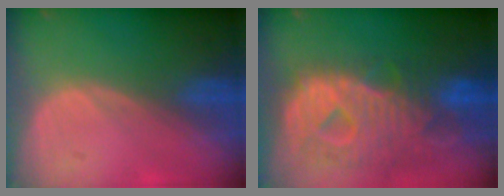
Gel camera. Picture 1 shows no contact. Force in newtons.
{"total": 12.8, "press": 10.9, "slide": 6.7}